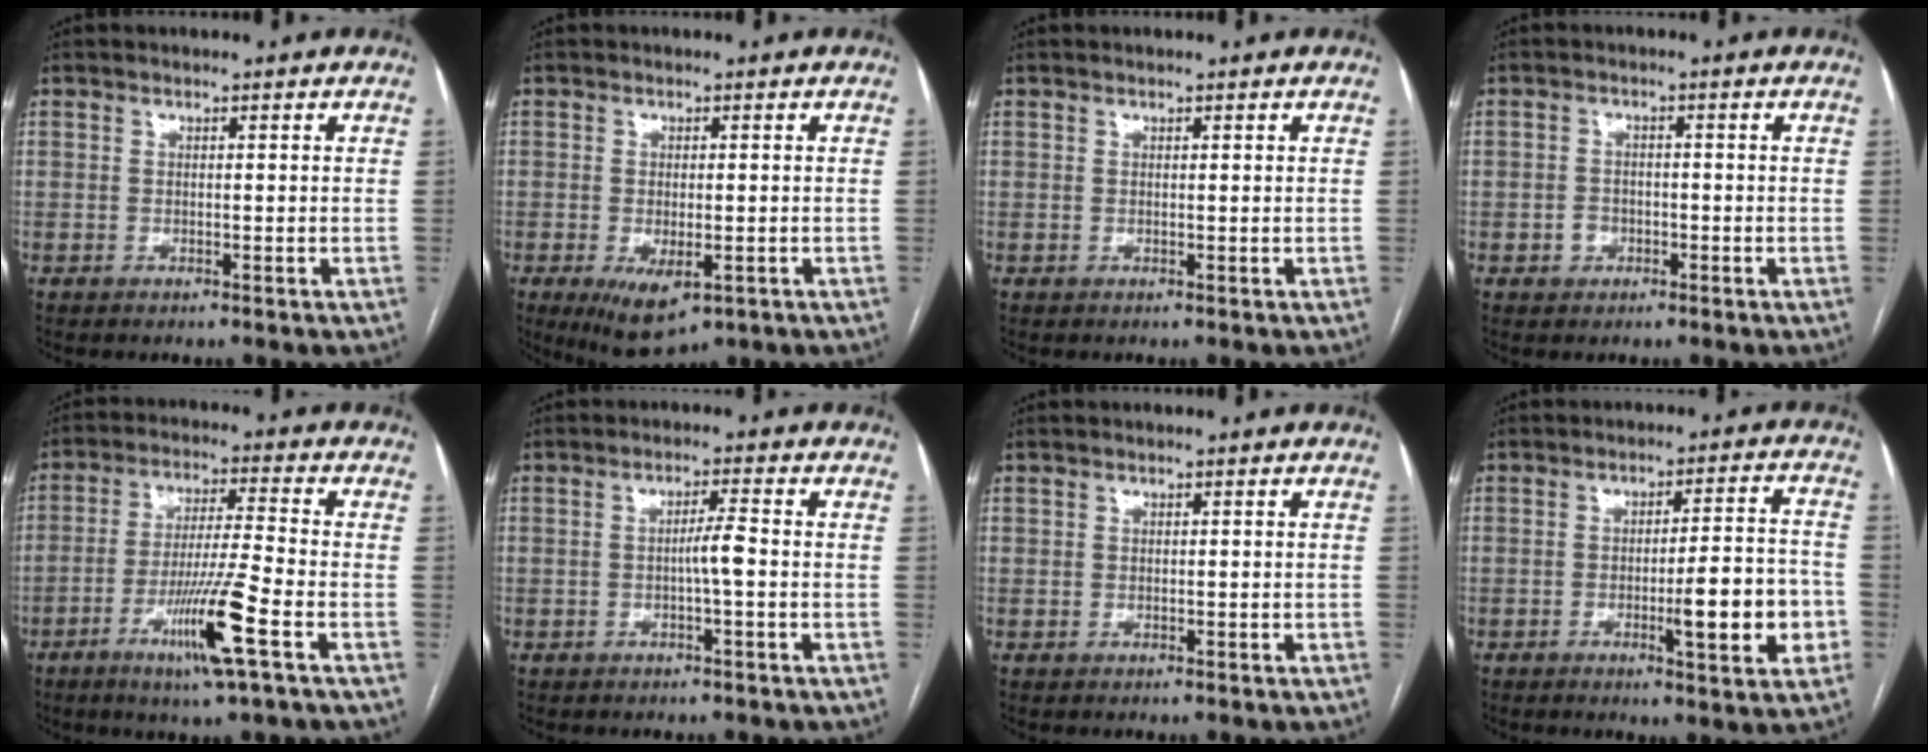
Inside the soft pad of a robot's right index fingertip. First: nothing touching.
{"total": 7.3, "force": [-3.1, 3.1, 5.8], "torque": [-0.096, -0.018, -0.036]}
{"total": 0.0}
{"total": 2.2, "force": [-0.9, 2.0, 0.6], "torque": [-0.003, 0.008, -0.012]}
{"total": 11.0, "force": [-4.9, -0.8, 9.8], "torque": [-0.185, -0.016, -0.091]}
{"total": 2.9, "force": [-0.6, -0.2, 2.9], "torque": [-0.047, 0.001, -0.011]}
{"total": 0.0}
{"total": 10.3, "force": [-3.0, 1.4, 9.8], "torque": [-0.133, 0.005, -0.039]}